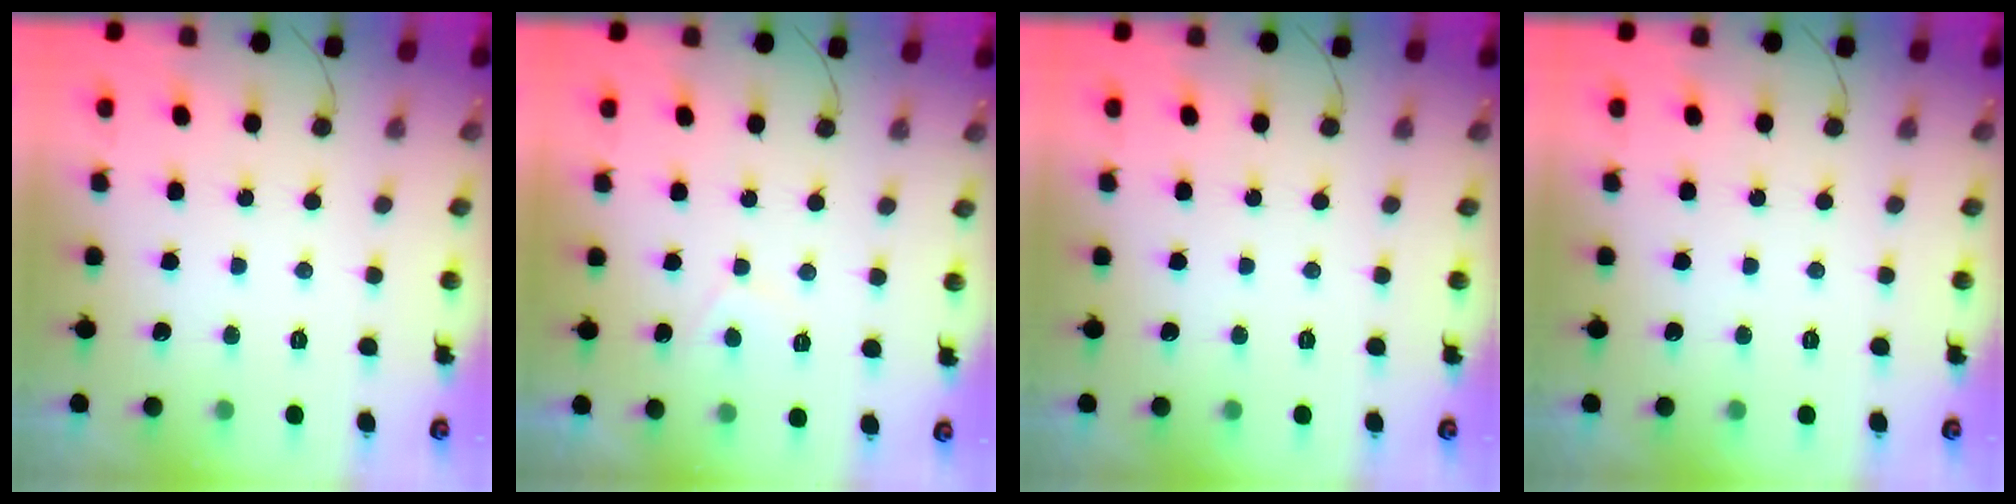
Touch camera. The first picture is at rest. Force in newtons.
{"total": 1.5, "press": 1.4, "slide": 0.5}
{"total": 0.0}
{"total": 0.0}